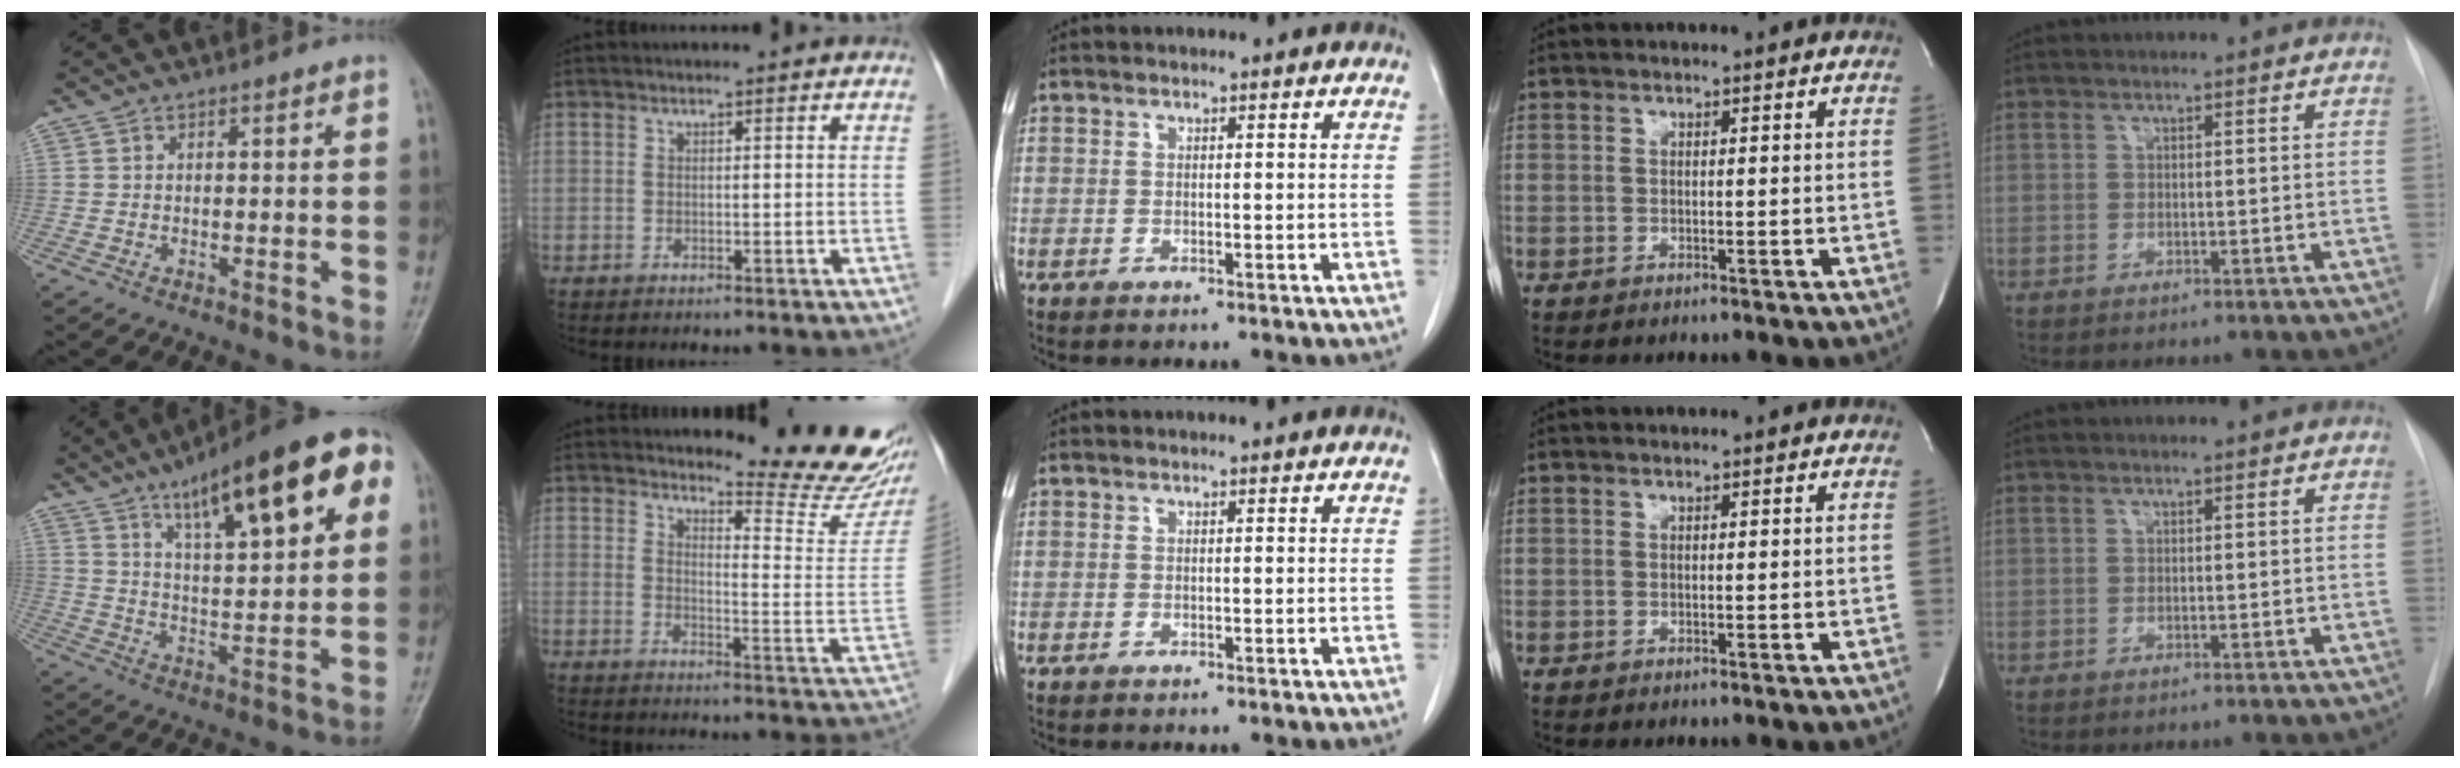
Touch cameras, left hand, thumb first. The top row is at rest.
{"thumb": {"total": 21.5, "force": [10.1, 6.5, 17.8], "torque": [-0.227, -0.012, 0.151]}, "index": {"total": 13.3, "force": [12.8, -0.4, 3.7], "torque": [-0.047, -0.103, 0.148]}}